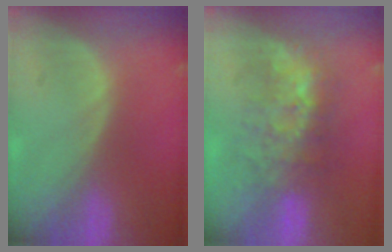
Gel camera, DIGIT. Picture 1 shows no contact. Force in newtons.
{"total": 7.7, "press": 7.3, "slide": 2.3}